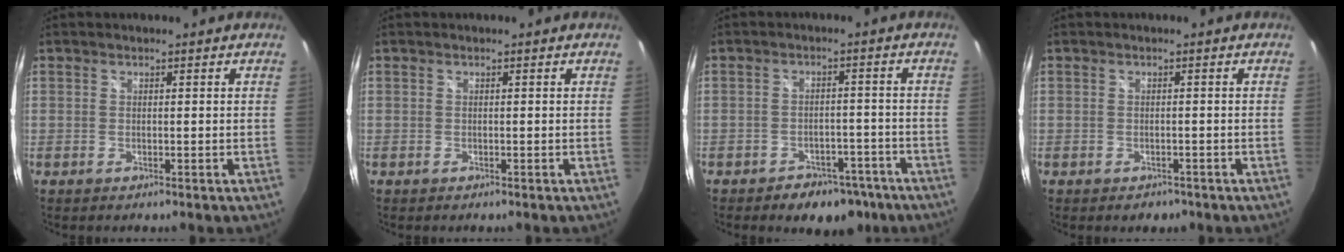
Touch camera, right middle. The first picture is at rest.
{"total": 0.0}
{"total": 9.4, "force": [-6.8, 5.7, 3.2], "torque": [-0.067, 0.015, -0.076]}
{"total": 2.3, "force": [-1.5, 1.6, 0.6], "torque": [-0.014, -0.006, -0.019]}